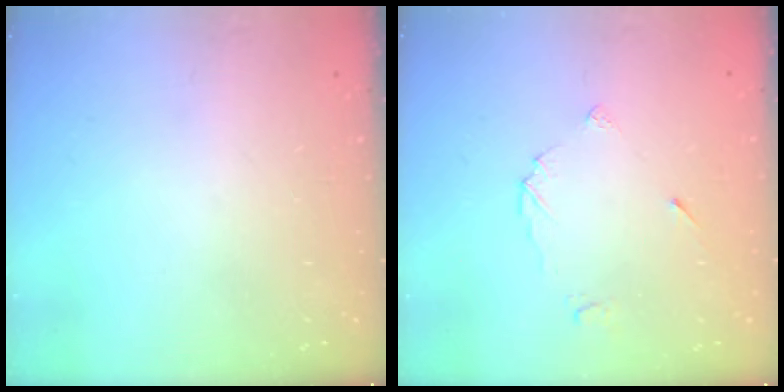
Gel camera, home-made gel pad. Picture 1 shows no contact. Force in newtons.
{"total": 5.1, "press": 5.1, "slide": 0.5}